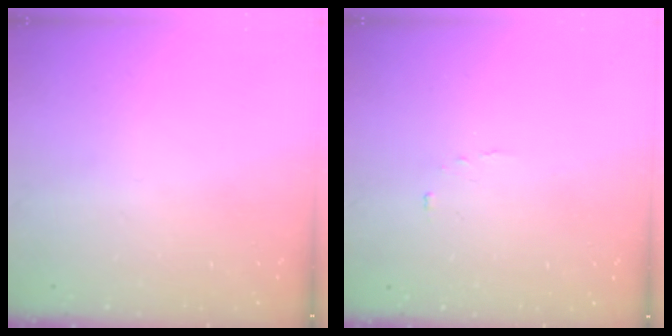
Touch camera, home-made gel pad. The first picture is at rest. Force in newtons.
{"total": 2.6, "press": 2.6, "slide": 0.3}